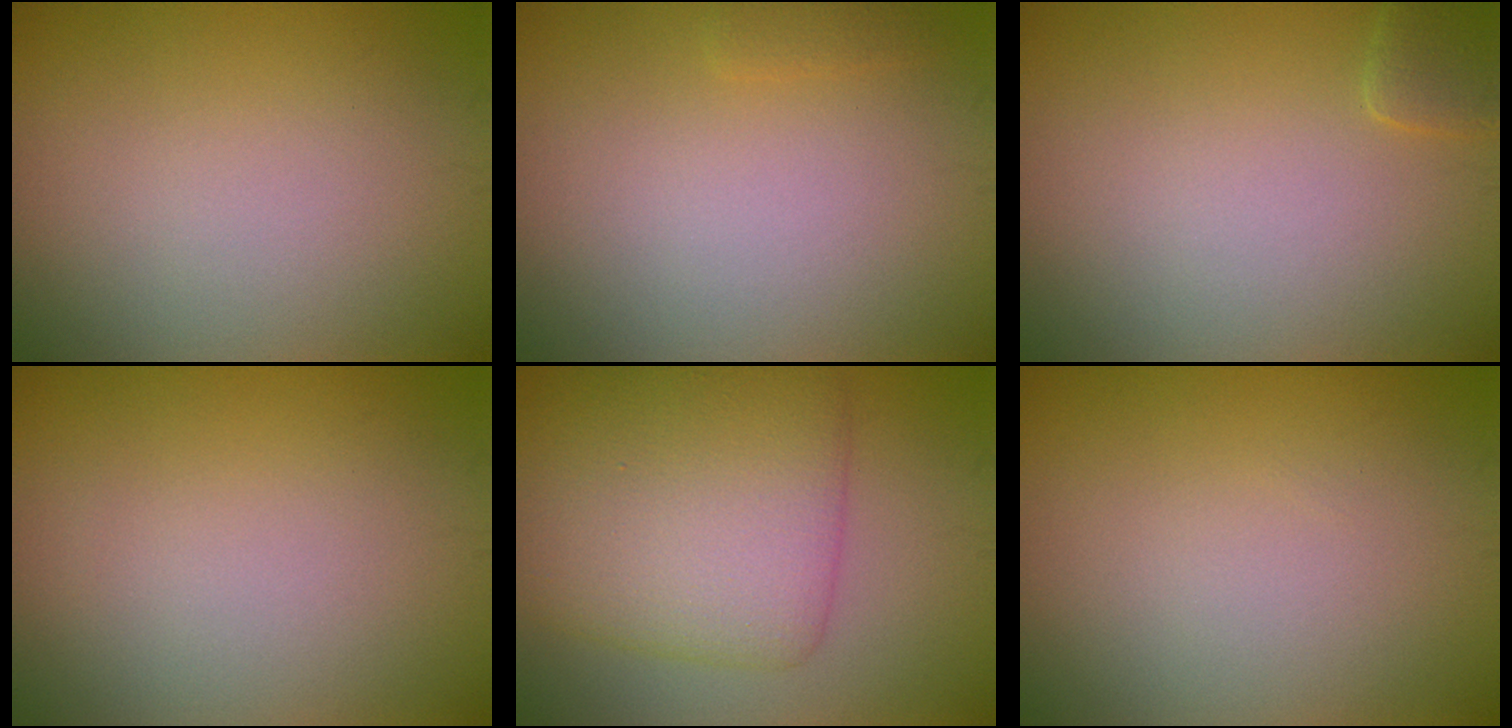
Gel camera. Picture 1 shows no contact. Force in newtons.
{"total": 0.7, "press": 0.7, "slide": 0.0}
{"total": 1.6, "press": 1.6, "slide": 0.1}
{"total": 0.0}
{"total": 8.2, "press": 8.2, "slide": 0.1}
{"total": 0.0}